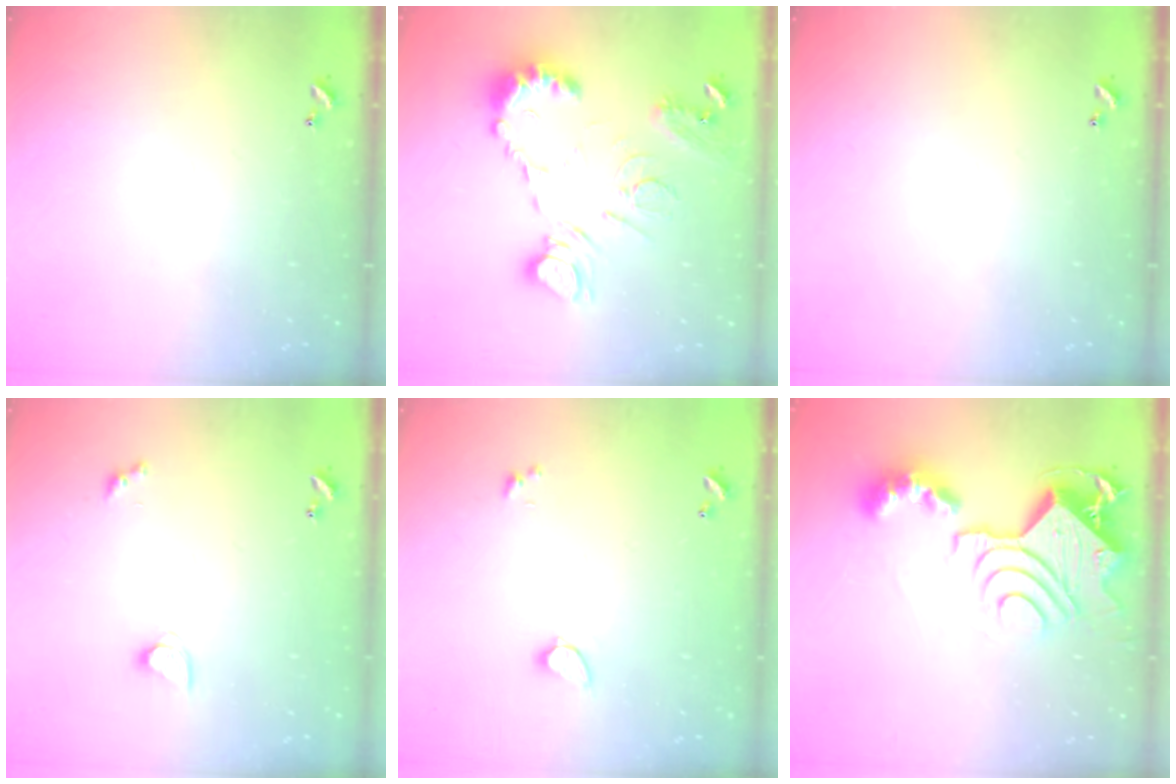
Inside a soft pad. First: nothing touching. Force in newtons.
{"total": 16.0, "press": 15.9, "slide": 1.2}
{"total": 0.0}
{"total": 2.7, "press": 2.7, "slide": 0.5}
{"total": 0.6, "press": 0.6, "slide": 0.2}
{"total": 16.1, "press": 16.0, "slide": 1.7}